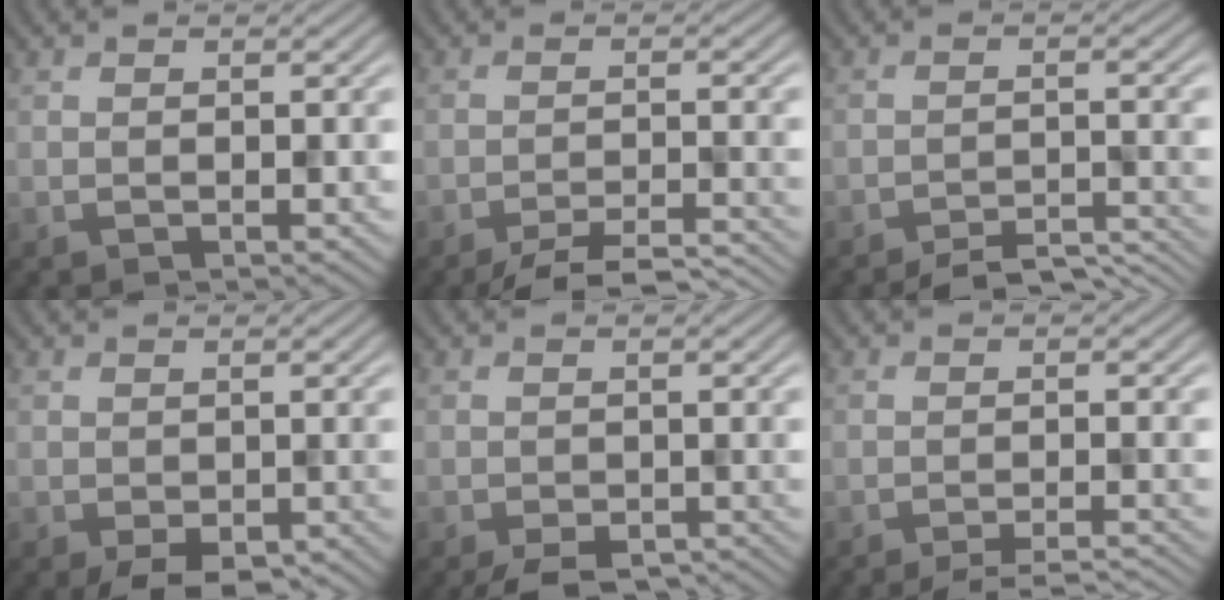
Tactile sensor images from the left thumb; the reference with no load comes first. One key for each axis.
{"total": 6.0, "fx": -5.1, "fy": 0.8, "fz": 3.1, "tx": -0.052, "ty": 0.002, "tz": -0.083}
{"total": 7.0, "fx": -6.4, "fy": 1.2, "fz": 2.4, "tx": -0.044, "ty": 0.004, "tz": -0.092}
{"total": 4.1, "fx": -2.6, "fy": 1.8, "fz": 2.5, "tx": -0.040, "ty": -0.011, "tz": -0.038}
{"total": 4.6, "fx": -3.6, "fy": 1.8, "fz": 2.2, "tx": -0.033, "ty": -0.013, "tz": -0.061}
{"total": 4.6, "fx": -3.9, "fy": 0.4, "fz": 2.4, "tx": -0.041, "ty": 0.005, "tz": -0.069}